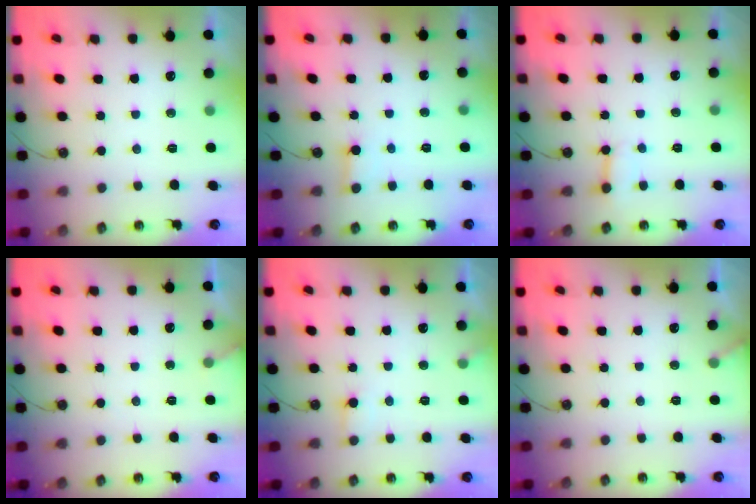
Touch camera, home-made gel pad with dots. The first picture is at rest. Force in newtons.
{"total": 2.1, "press": 2.1, "slide": 0.1}
{"total": 3.1, "press": 3.0, "slide": 0.3}
{"total": 4.1, "press": 4.0, "slide": 0.4}
{"total": 5.4, "press": 5.4, "slide": 0.5}
{"total": 2.9, "press": 2.9, "slide": 0.2}